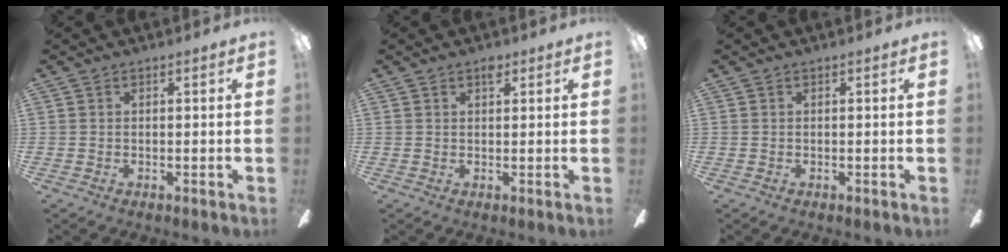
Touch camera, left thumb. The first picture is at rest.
{"total": 1.8, "force": [1.4, 0.8, 0.9], "torque": [-0.004, -0.007, 0.022]}
{"total": 0.0}